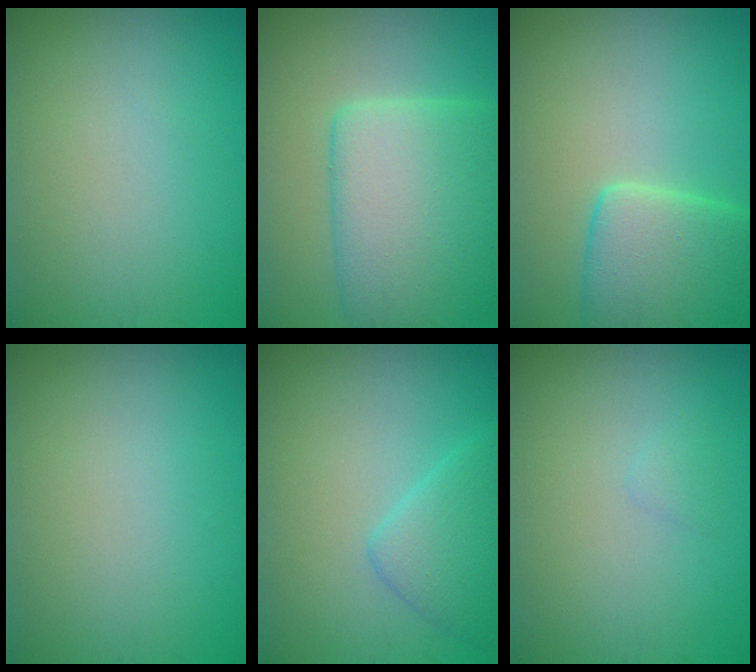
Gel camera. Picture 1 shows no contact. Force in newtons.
{"total": 8.4, "press": 8.3, "slide": 0.6}
{"total": 5.7, "press": 5.7, "slide": 0.7}
{"total": 0.0}
{"total": 2.3, "press": 2.3, "slide": 0.0}
{"total": 0.5, "press": 0.5, "slide": 0.1}